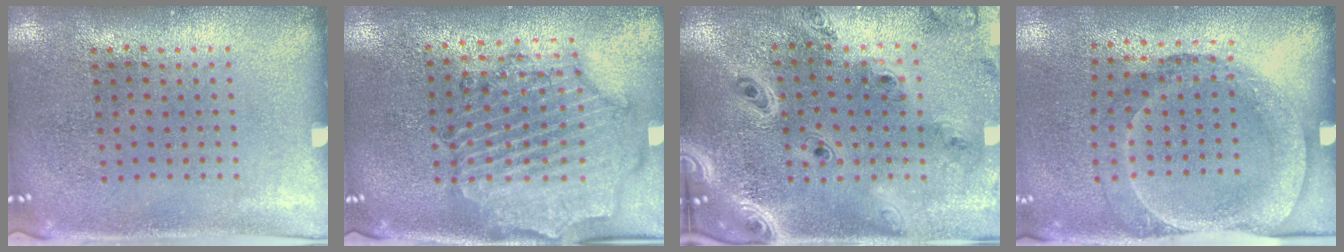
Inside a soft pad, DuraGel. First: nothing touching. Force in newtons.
{"total": 1.6, "press": 1.6, "slide": 0.3}
{"total": 2.5, "press": 2.2, "slide": 1.1}
{"total": 1.7, "press": 1.2, "slide": 1.2}